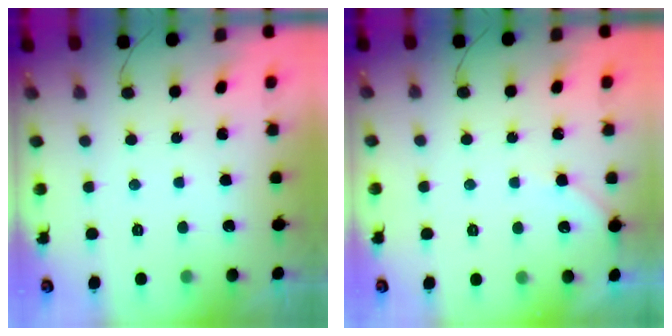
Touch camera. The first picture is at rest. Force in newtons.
{"total": 3.8, "press": 3.7, "slide": 0.6}